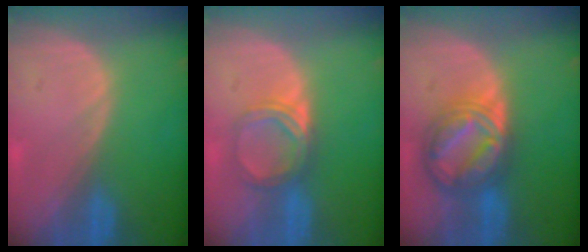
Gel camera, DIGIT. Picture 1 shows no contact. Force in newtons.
{"total": 5.2, "press": 4.7, "slide": 2.3}
{"total": 8.8, "press": 8.8, "slide": 0.6}